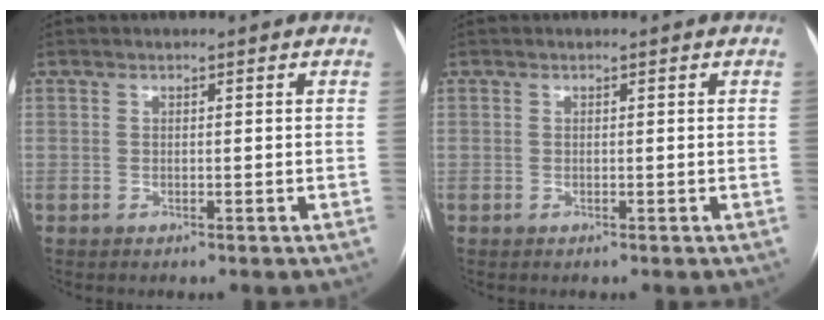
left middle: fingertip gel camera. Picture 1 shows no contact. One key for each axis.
{"total": 0.0}